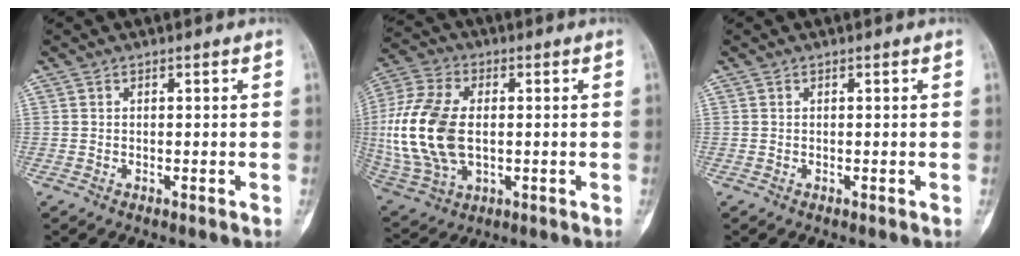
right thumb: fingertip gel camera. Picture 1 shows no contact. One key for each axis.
{"total": 19.1, "fx": 0.1, "fy": 11.6, "fz": 15.1, "tx": -0.336, "ty": -0.002, "tz": 0.011}
{"total": 0.0}